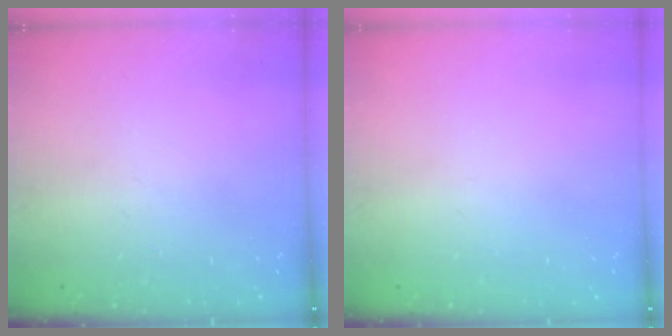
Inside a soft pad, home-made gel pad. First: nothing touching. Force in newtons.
{"total": 0.0}